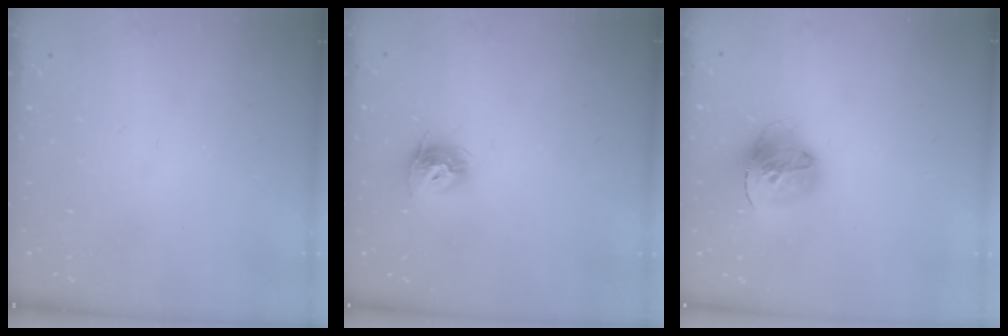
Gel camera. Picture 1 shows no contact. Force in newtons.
{"total": 9.4, "press": 9.4, "slide": 0.6}
{"total": 16.0, "press": 15.9, "slide": 1.7}